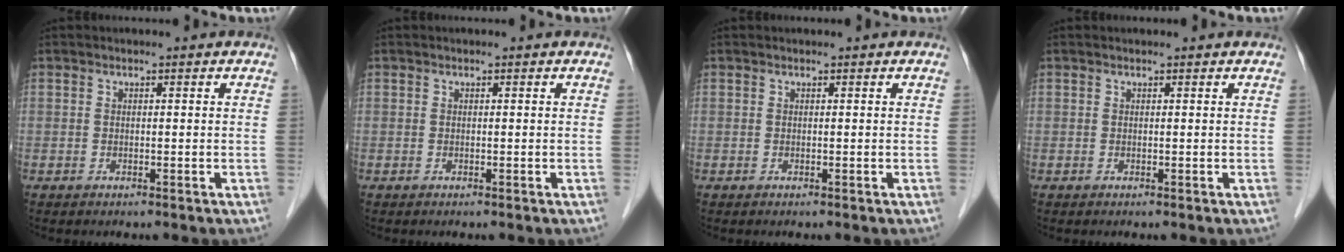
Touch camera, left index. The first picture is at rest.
{"total": 0.0}
{"total": 0.0}
{"total": 0.8, "force": [0.7, 0.1, 0.2], "torque": [-0.007, 0.010, 0.011]}